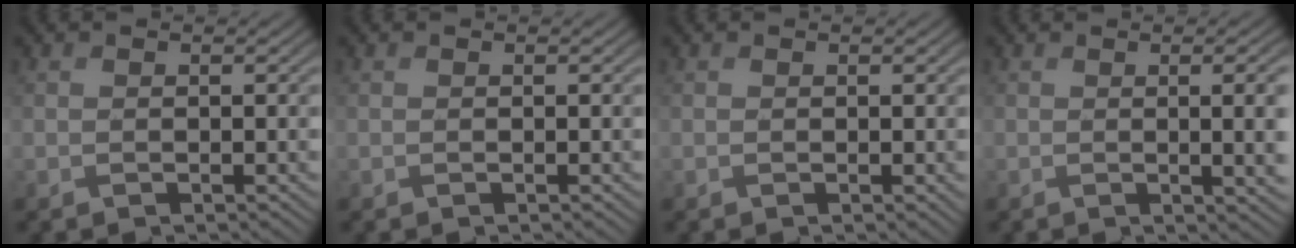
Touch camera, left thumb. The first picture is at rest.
{"total": 0.0}
{"total": 0.0}
{"total": 7.7, "force": [0.0, 2.5, 7.3], "torque": [-0.077, 0.008, -0.004]}